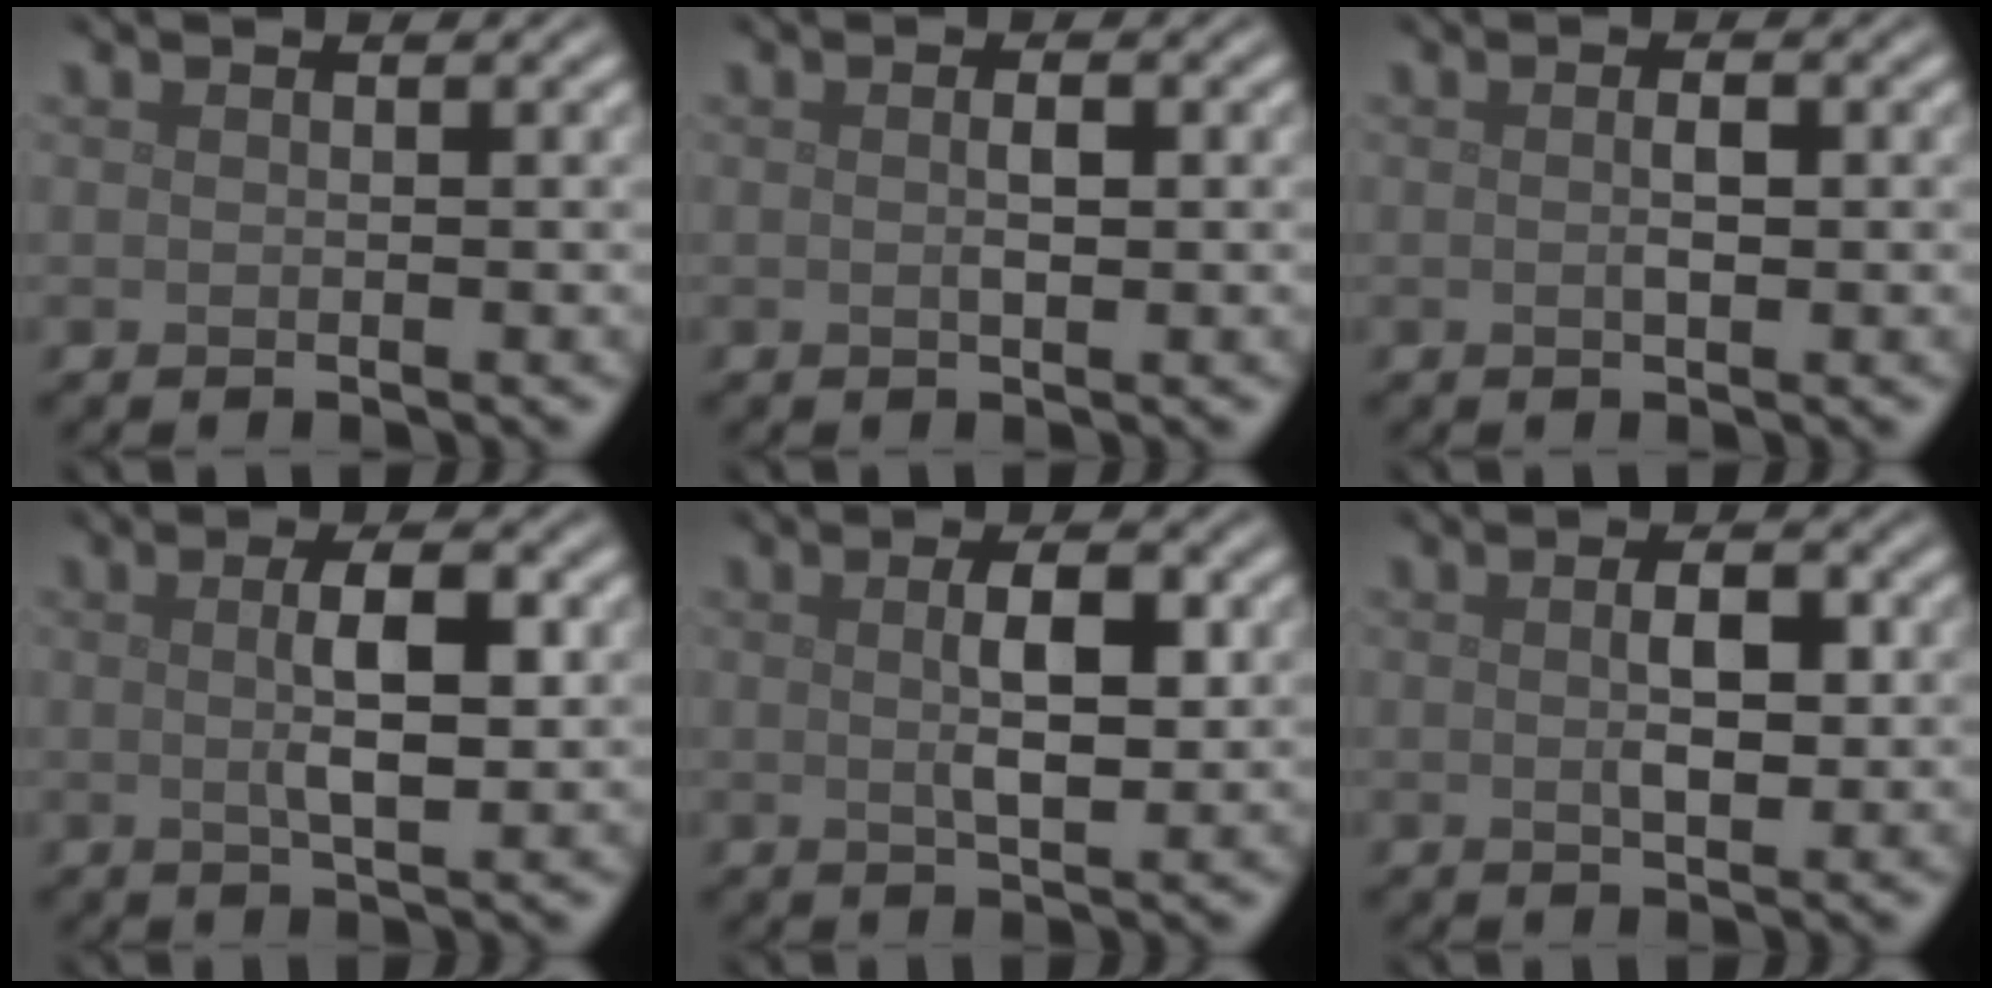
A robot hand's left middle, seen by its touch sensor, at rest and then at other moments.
{"total": 1.2, "force": [0.1, 0.4, 1.2], "torque": [-0.024, 0.000, 0.000]}
{"total": 1.3, "force": [0.0, 0.4, 1.2], "torque": [-0.024, 0.000, 0.000]}
{"total": 4.1, "force": [0.4, 1.1, 3.9], "torque": [-0.070, 0.001, 0.006]}
{"total": 3.7, "force": [0.5, 1.3, 3.5], "torque": [-0.065, 0.000, 0.009]}
{"total": 2.9, "force": [0.2, 1.4, 2.6], "torque": [-0.046, -0.001, 0.001]}